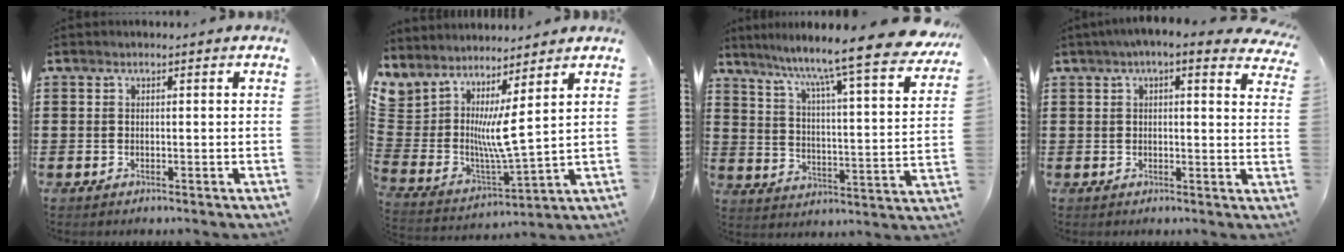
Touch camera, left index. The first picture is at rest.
{"total": 5.1, "force": [2.4, -0.1, 4.4], "torque": [-0.105, -0.059, 0.034]}
{"total": 10.1, "force": [8.5, -0.8, 5.4], "torque": [-0.111, -0.073, 0.129]}
{"total": 4.3, "force": [3.3, 0.3, 2.8], "torque": [-0.063, -0.003, 0.058]}